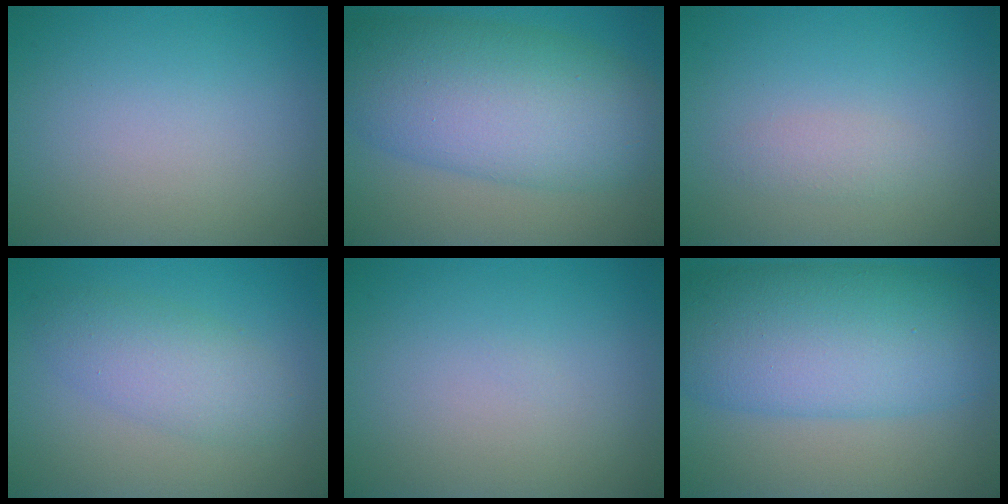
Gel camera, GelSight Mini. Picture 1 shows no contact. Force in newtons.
{"total": 10.3, "press": 10.3, "slide": 0.3}
{"total": 1.3, "press": 1.3, "slide": 0.1}
{"total": 3.7, "press": 3.7, "slide": 0.0}
{"total": 0.0}
{"total": 10.6, "press": 10.6, "slide": 0.2}